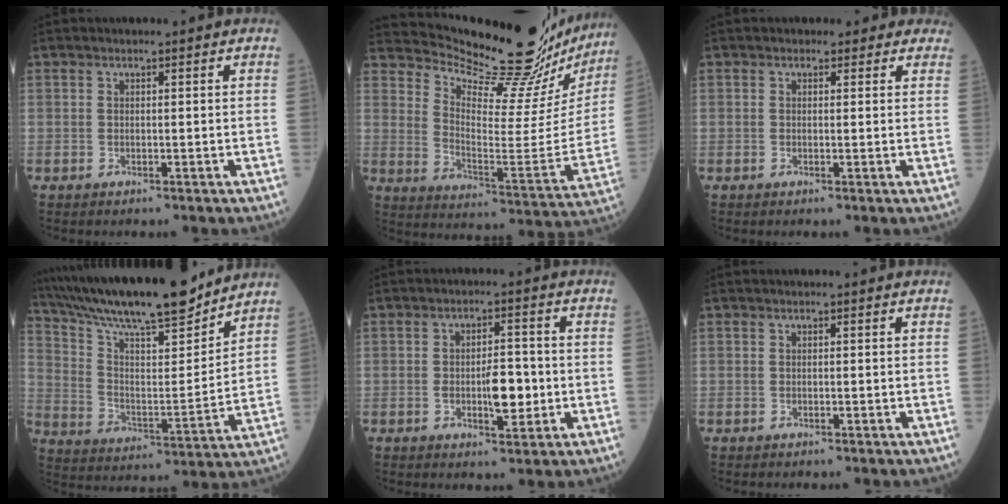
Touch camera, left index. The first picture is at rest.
{"total": 26.0, "force": [24.3, 2.3, 8.9], "torque": [-0.145, -0.121, 0.315]}
{"total": 3.2, "force": [2.6, 1.8, 0.2], "torque": [0.018, -0.007, 0.010]}
{"total": 21.0, "force": [18.2, 2.1, 10.3], "torque": [-0.185, -0.002, 0.299]}
{"total": 5.4, "force": [-1.1, 1.9, 5.0], "torque": [-0.077, -0.003, -0.017]}
{"total": 0.0}